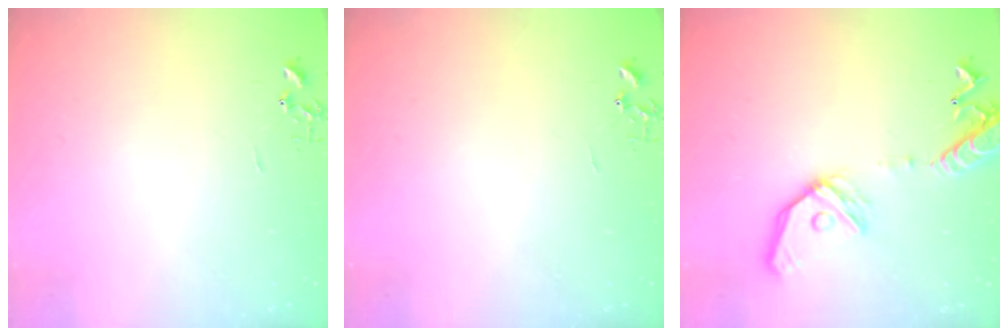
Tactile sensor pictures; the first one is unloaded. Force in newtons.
{"total": 0.0}
{"total": 16.3, "press": 16.0, "slide": 3.2}